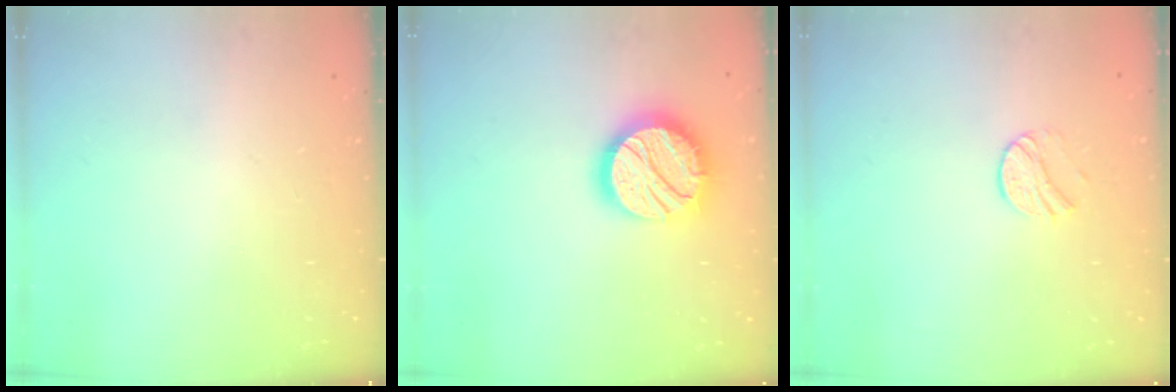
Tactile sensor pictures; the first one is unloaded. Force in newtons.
{"total": 18.0, "press": 18.0, "slide": 1.2}
{"total": 8.1, "press": 8.1, "slide": 0.6}